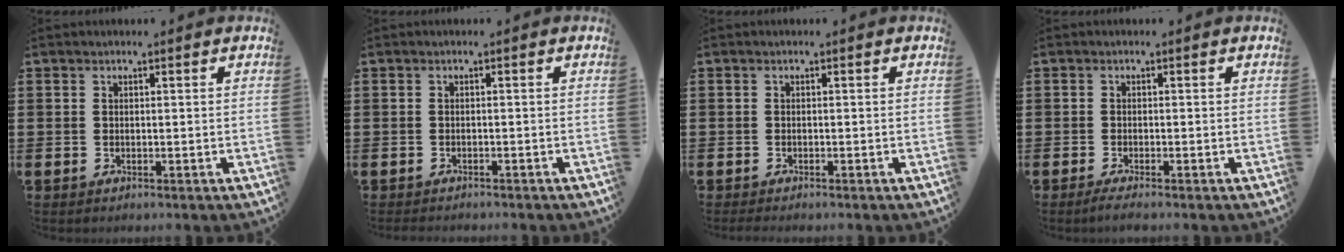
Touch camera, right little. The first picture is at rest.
{"total": 0.7, "force": [-0.7, 0.1, 0.0], "torque": [-0.003, -0.001, -0.014]}
{"total": 0.6, "force": [-0.5, 0.1, 0.4], "torque": [-0.008, -0.002, -0.009]}
{"total": 1.3, "force": [-0.8, 0.1, 1.0], "torque": [-0.016, -0.002, -0.015]}